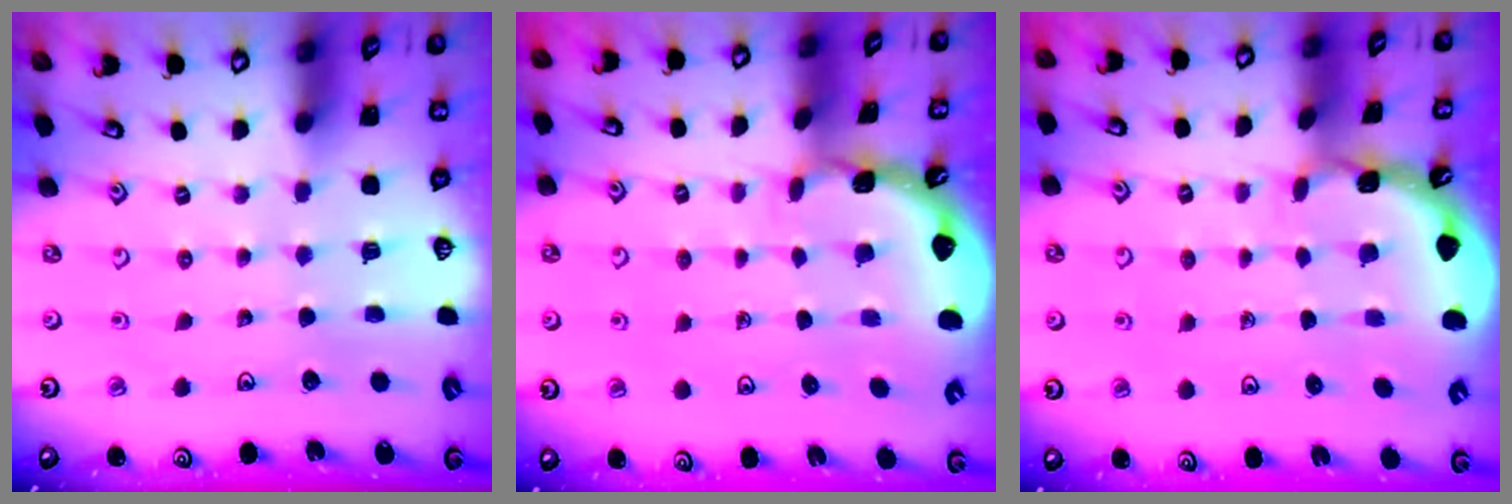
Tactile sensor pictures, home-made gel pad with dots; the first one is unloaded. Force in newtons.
{"total": 1.6, "press": 1.6, "slide": 0.2}
{"total": 1.6, "press": 1.6, "slide": 0.1}